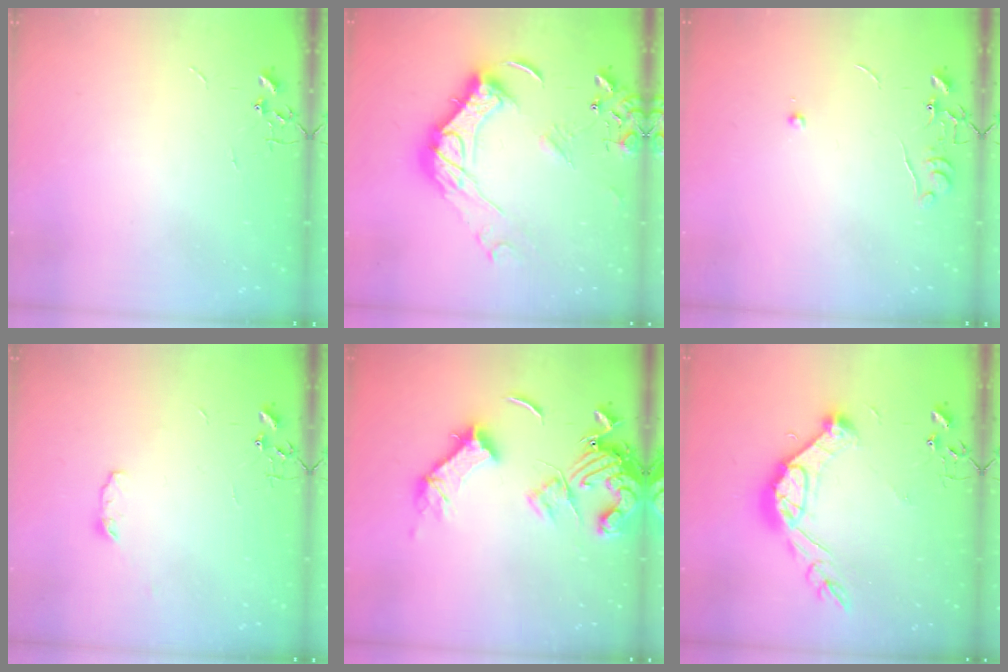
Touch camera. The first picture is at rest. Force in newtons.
{"total": 18.6, "press": 18.5, "slide": 1.9}
{"total": 5.9, "press": 5.9, "slide": 0.6}
{"total": 3.4, "press": 3.3, "slide": 1.0}
{"total": 15.3, "press": 15.2, "slide": 2.0}
{"total": 16.0, "press": 15.9, "slide": 1.4}